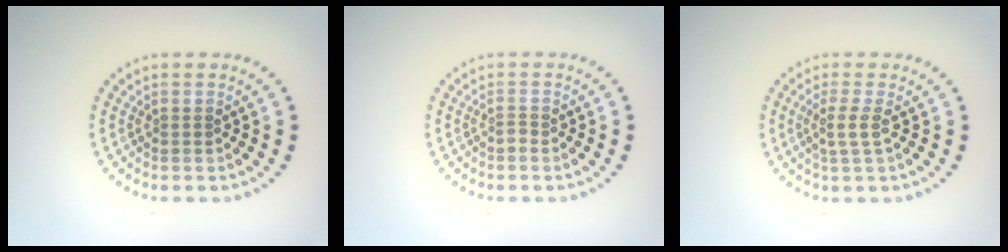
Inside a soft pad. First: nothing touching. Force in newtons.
{"total": 0.7, "press": 0.5, "slide": 0.6}
{"total": 1.8, "press": 1.3, "slide": 1.3}